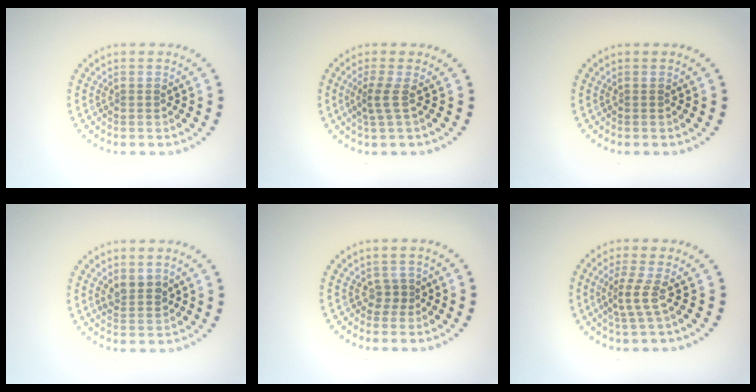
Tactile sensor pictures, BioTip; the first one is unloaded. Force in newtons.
{"total": 2.0, "press": 1.3, "slide": 1.5}
{"total": 0.0}
{"total": 2.0, "press": 1.8, "slide": 0.8}
{"total": 1.1, "press": 0.8, "slide": 0.8}
{"total": 2.4, "press": 1.6, "slide": 1.8}